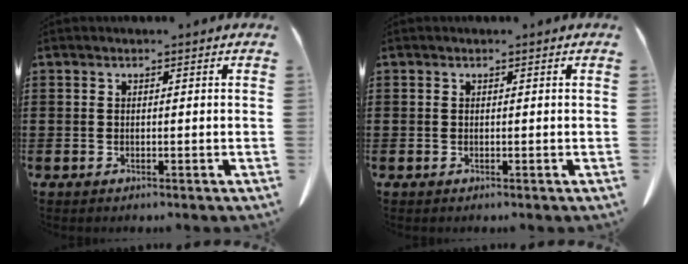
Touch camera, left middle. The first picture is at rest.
{"total": 0.0}